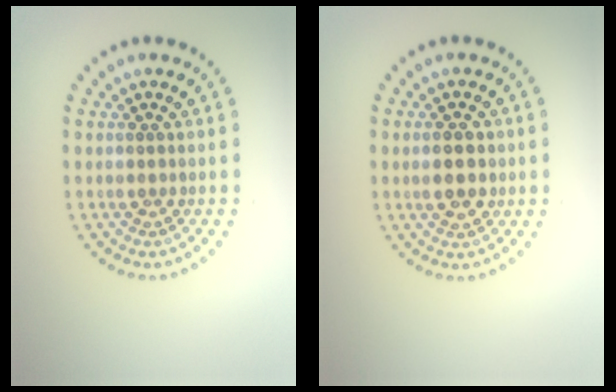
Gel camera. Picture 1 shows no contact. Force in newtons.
{"total": 3.1, "press": 3.1, "slide": 0.2}